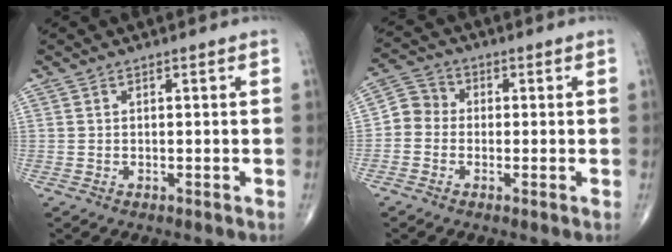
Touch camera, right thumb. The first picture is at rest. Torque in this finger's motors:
{"motor_torque": [-0.02, 0.00, 0.19, -0.14, 0.02]}